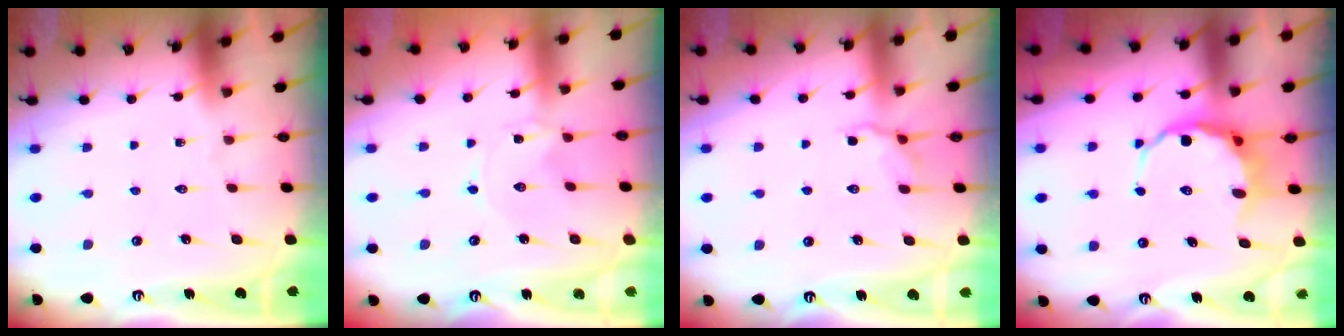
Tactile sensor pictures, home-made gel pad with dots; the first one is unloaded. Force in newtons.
{"total": 0.0}
{"total": 4.7, "press": 4.4, "slide": 1.7}
{"total": 9.3, "press": 9.1, "slide": 2.3}